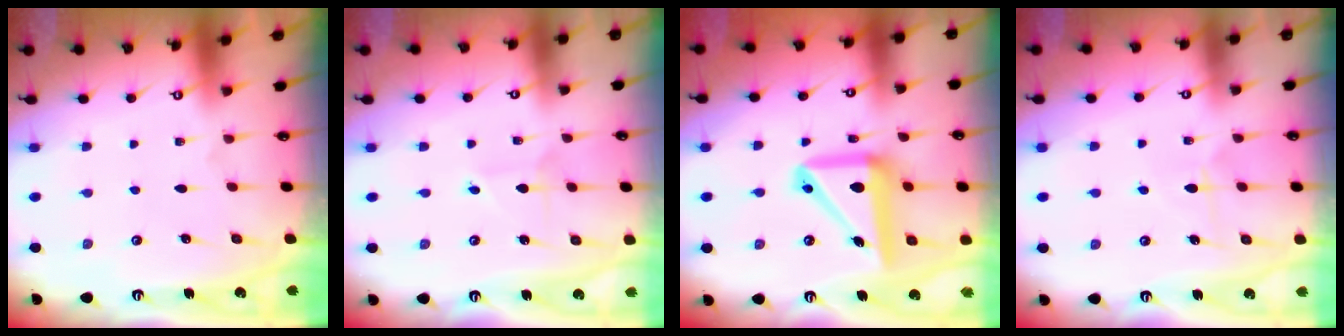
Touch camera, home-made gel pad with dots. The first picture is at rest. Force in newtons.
{"total": 3.3, "press": 3.2, "slide": 0.4}
{"total": 15.0, "press": 14.8, "slide": 2.6}
{"total": 6.9, "press": 6.9, "slide": 0.6}